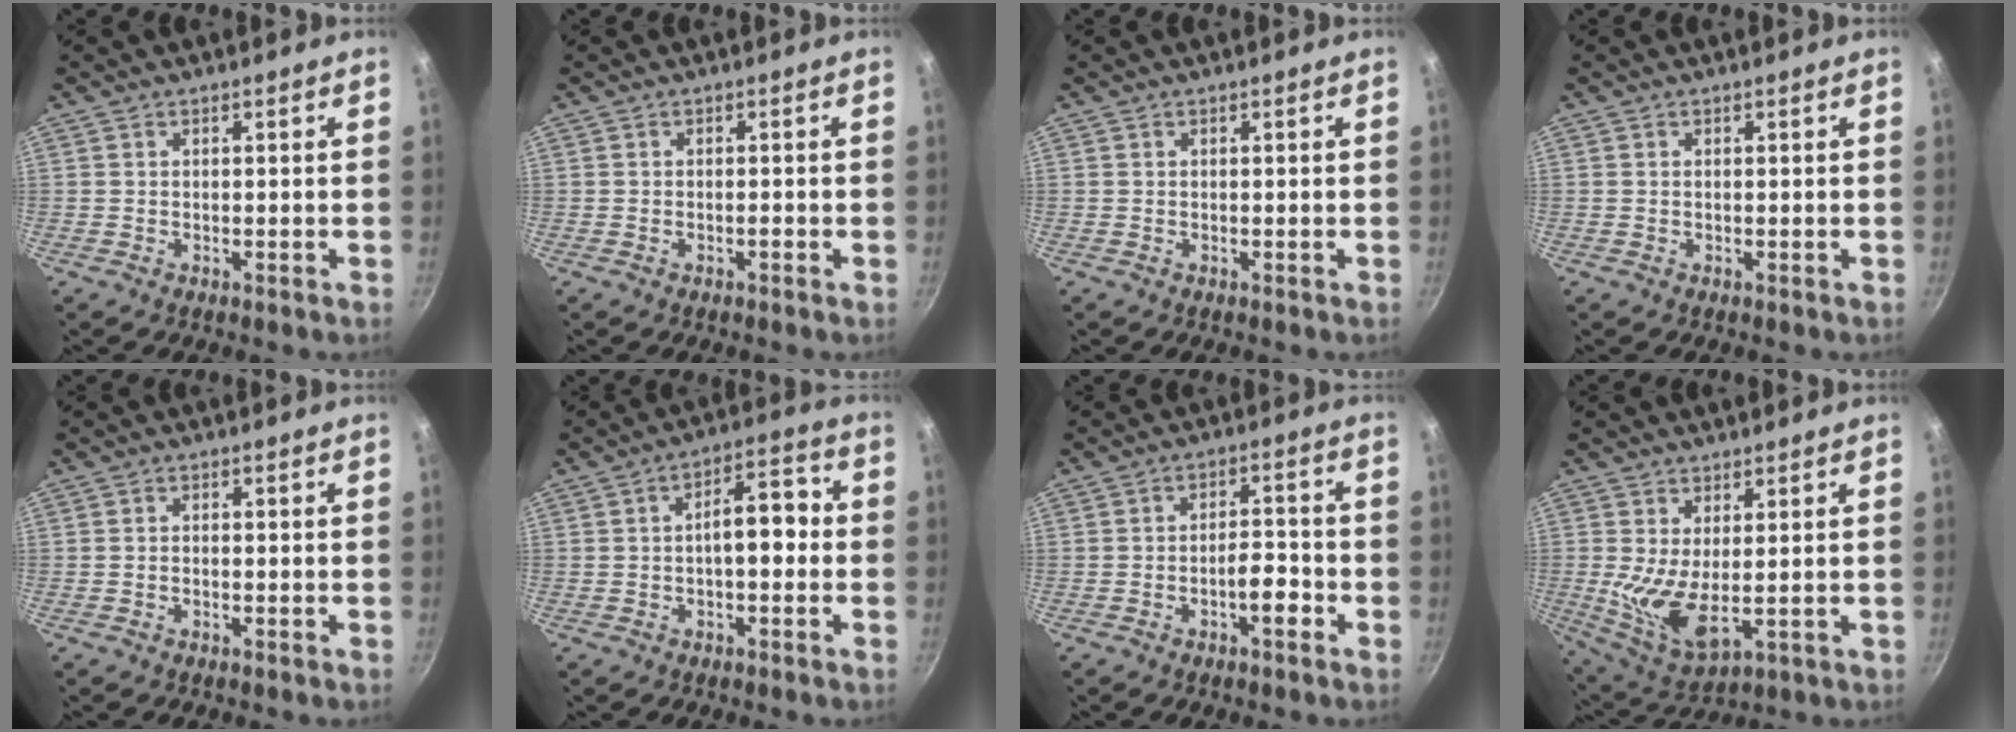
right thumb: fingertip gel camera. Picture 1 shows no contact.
{"total": 0.6, "force": [-0.4, 0.3, 0.5], "torque": [-0.008, 0.005, -0.008]}
{"total": 0.0}
{"total": 0.0}
{"total": 0.7, "force": [-0.4, 0.4, 0.4], "torque": [-0.008, 0.005, -0.008]}
{"total": 8.0, "force": [-0.7, 3.9, 7.0], "torque": [-0.080, 0.040, -0.018]}
{"total": 5.2, "force": [-2.5, 2.0, 4.1], "torque": [-0.051, 0.029, -0.041]}
{"total": 9.1, "force": [1.2, 4.0, 8.1], "torque": [-0.155, -0.030, 0.033]}